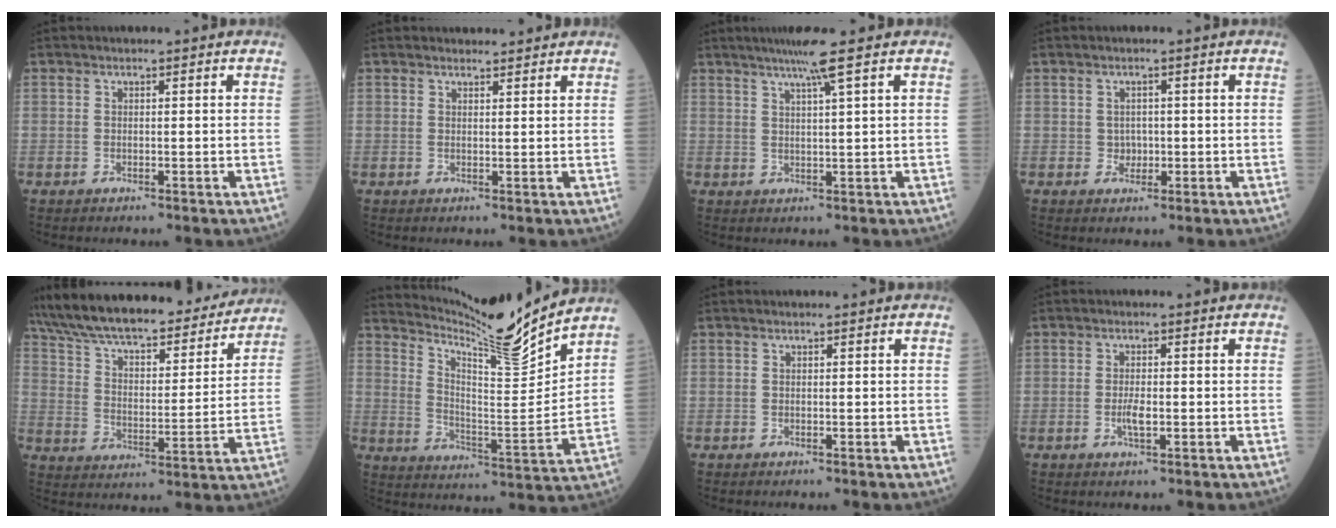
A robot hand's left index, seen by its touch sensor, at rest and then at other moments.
{"total": 2.5, "force": [2.5, 0.6, 0.1], "torque": [0.000, 0.009, 0.033]}
{"total": 4.7, "force": [3.1, -1.4, 3.2], "torque": [-0.057, 0.005, 0.058]}
{"total": 1.6, "force": [-0.2, 1.4, 0.6], "torque": [-0.007, 0.003, -0.002]}
{"total": 27.2, "force": [23.9, 6.5, 11.4], "torque": [-0.203, 0.007, 0.342]}
{"total": 13.4, "force": [12.9, -2.0, 3.1], "torque": [-0.063, -0.052, 0.210]}
{"total": 0.0}
{"total": 2.1, "force": [-0.7, 0.5, 1.9], "torque": [-0.040, 0.000, -0.012]}